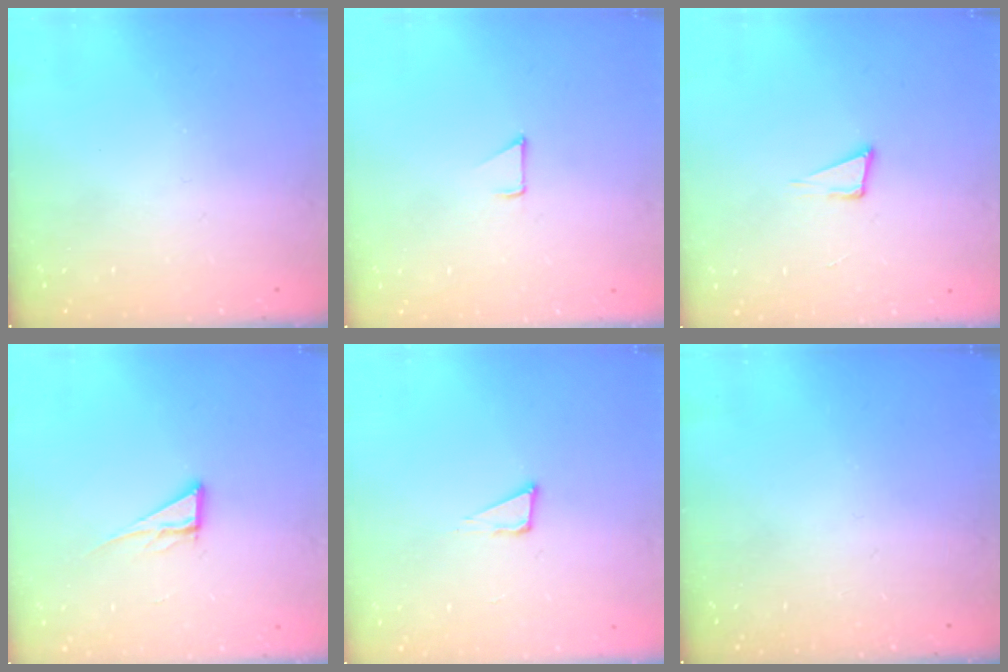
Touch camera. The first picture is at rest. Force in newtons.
{"total": 4.5, "press": 4.5, "slide": 0.3}
{"total": 4.6, "press": 3.4, "slide": 3.2}
{"total": 6.1, "press": 6.1, "slide": 0.3}
{"total": 4.0, "press": 3.9, "slide": 0.8}
{"total": 0.0}